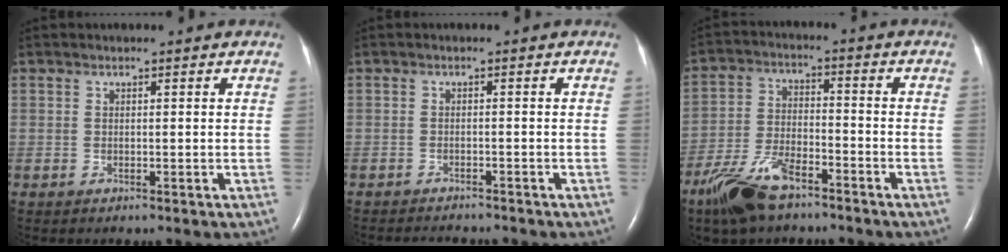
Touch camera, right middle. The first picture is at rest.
{"total": 5.1, "force": [-4.8, 0.7, 1.4], "torque": [-0.018, -0.010, -0.065]}
{"total": 10.3, "force": [-7.4, 3.5, 6.3], "torque": [-0.138, -0.012, -0.141]}